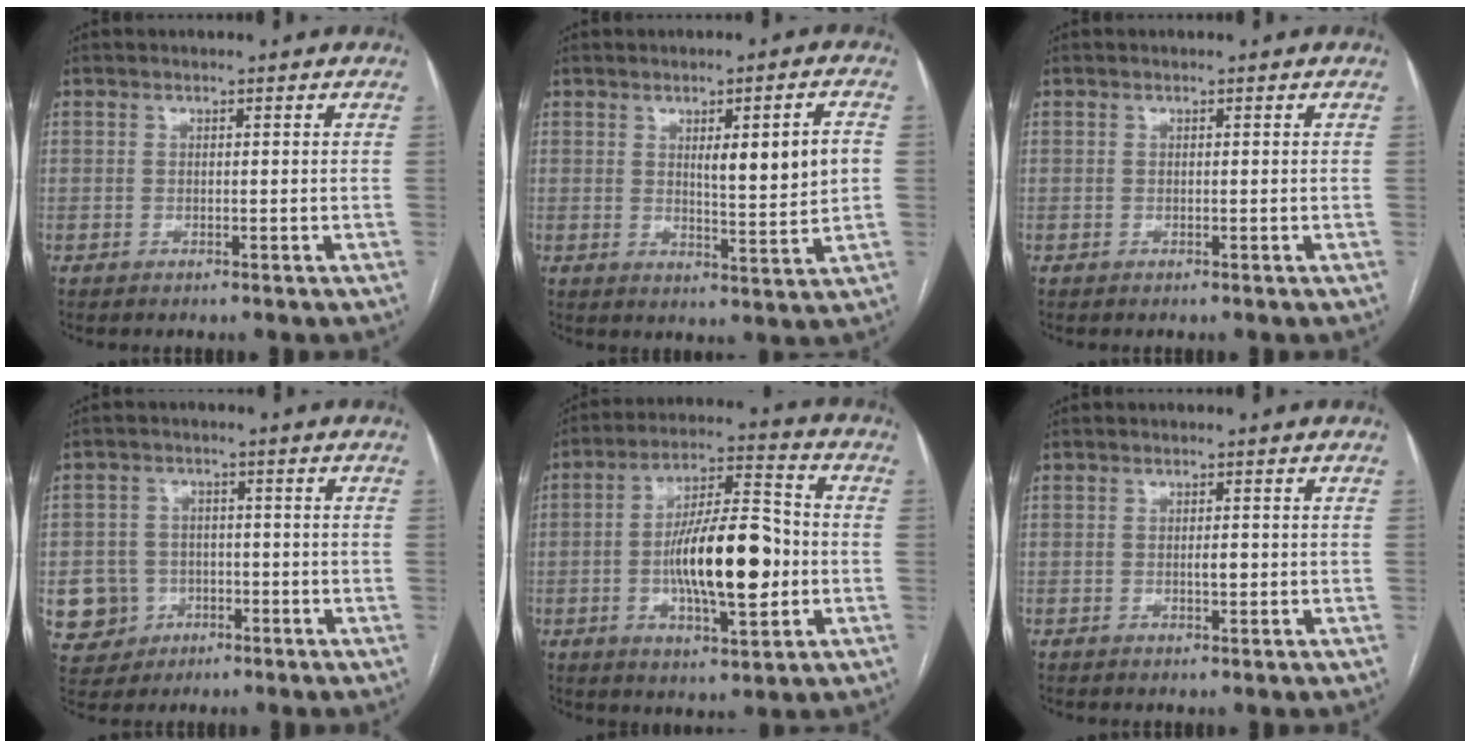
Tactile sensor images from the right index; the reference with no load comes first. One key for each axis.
{"total": 7.9, "fx": 1.4, "fy": 0.9, "fz": 7.7, "tx": -0.114, "ty": -0.004, "tz": 0.023}
{"total": 0.0}
{"total": 6.4, "fx": -1.6, "fy": 6.2, "fz": 0.8, "tx": -0.014, "ty": 0.010, "tz": -0.020}
{"total": 15.1, "fx": -2.0, "fy": 4.1, "fz": 14.4, "tx": -0.252, "ty": 0.013, "tz": -0.032}
{"total": 1.2, "fx": -0.1, "fy": 0.3, "fz": 1.1, "tx": -0.018, "ty": 0.000, "tz": -0.001}